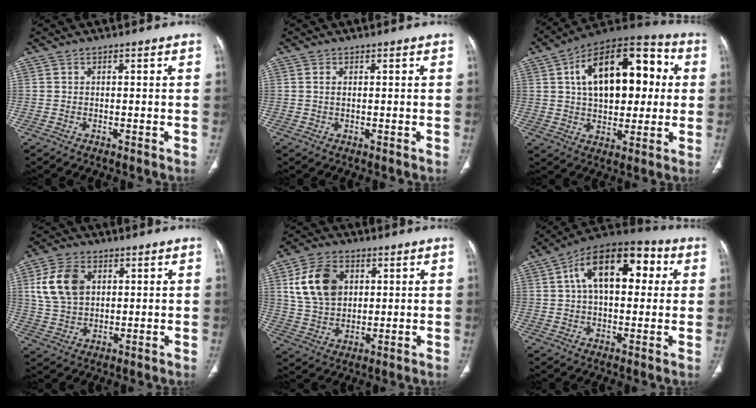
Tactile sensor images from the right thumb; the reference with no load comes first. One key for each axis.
{"total": 0.9, "fx": 0.3, "fy": 0.5, "fz": 0.7, "tx": -0.020, "ty": 0.004, "tz": 0.009}
{"total": 22.7, "fx": 4.4, "fy": 12.8, "fz": 18.2, "tx": -0.247, "ty": 0.027, "tz": 0.061}
{"total": 10.8, "fx": 3.1, "fy": 7.5, "fz": 7.2, "tx": -0.130, "ty": -0.002, "tz": 0.064}
{"total": 12.4, "fx": 3.7, "fy": 8.8, "fz": 7.9, "tx": -0.129, "ty": -0.004, "tz": 0.073}
{"total": 17.7, "fx": 4.4, "fy": 9.8, "fz": 14.1, "tx": -0.196, "ty": 0.029, "tz": 0.060}